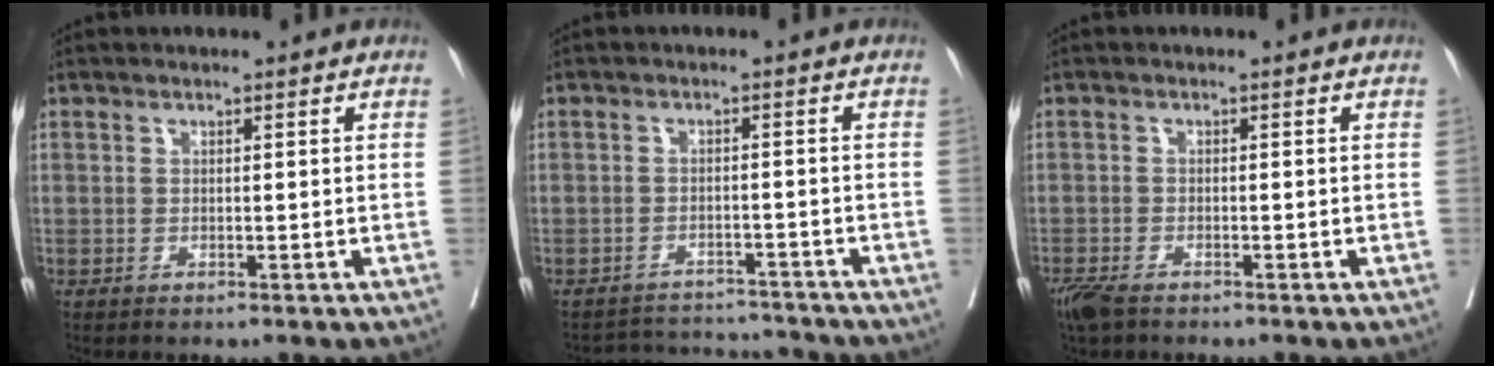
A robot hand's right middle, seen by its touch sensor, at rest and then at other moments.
{"total": 7.0, "force": [-6.9, 0.6, -0.7], "torque": [0.008, 0.014, -0.100]}
{"total": 3.9, "force": [-3.0, 1.2, 2.1], "torque": [-0.043, -0.009, -0.056]}